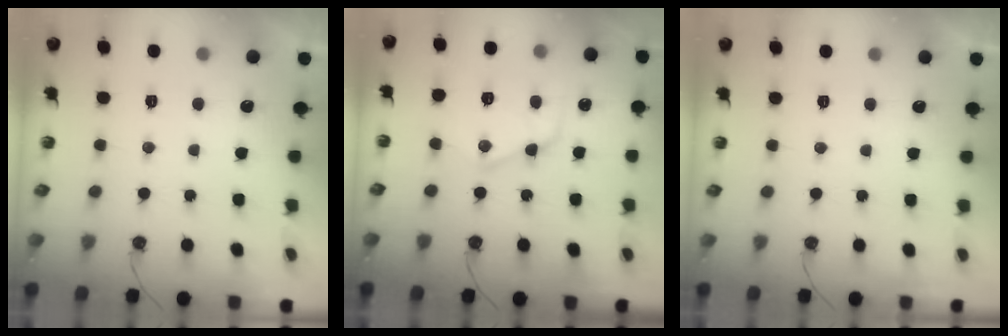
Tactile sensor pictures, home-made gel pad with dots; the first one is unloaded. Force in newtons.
{"total": 14.7, "press": 14.6, "slide": 1.3}
{"total": 0.0}